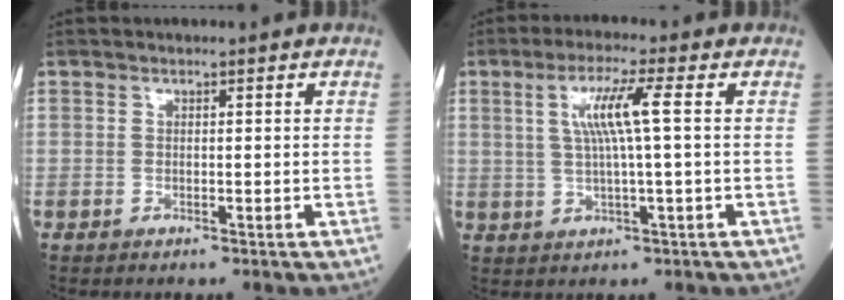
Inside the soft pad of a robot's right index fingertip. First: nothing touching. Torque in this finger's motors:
{"motor_torque": [0.32, 0.15, 0.18, 0.08]}